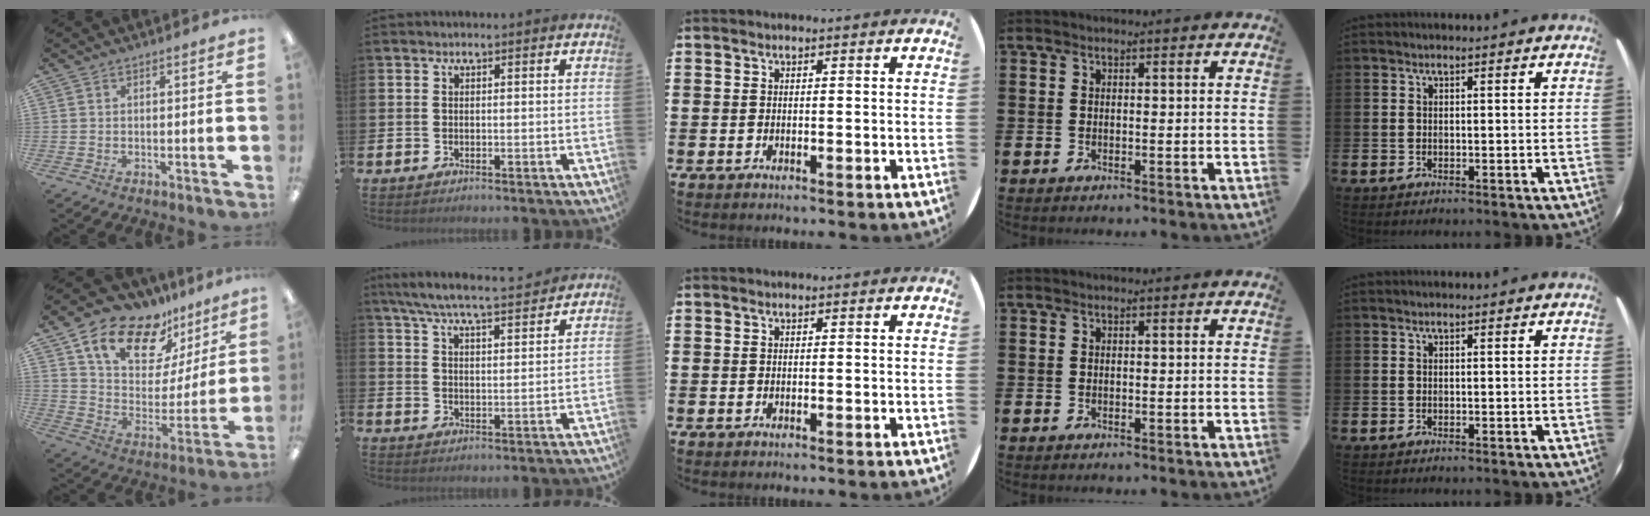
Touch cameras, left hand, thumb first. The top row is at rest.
{"thumb": {"total": 16.7, "force": [12.2, 8.7, 7.3], "torque": [-0.141, -0.078, 0.220]}, "index": {"total": 7.2, "force": [6.7, 0.5, 2.6], "torque": [-0.066, -0.042, 0.118]}}